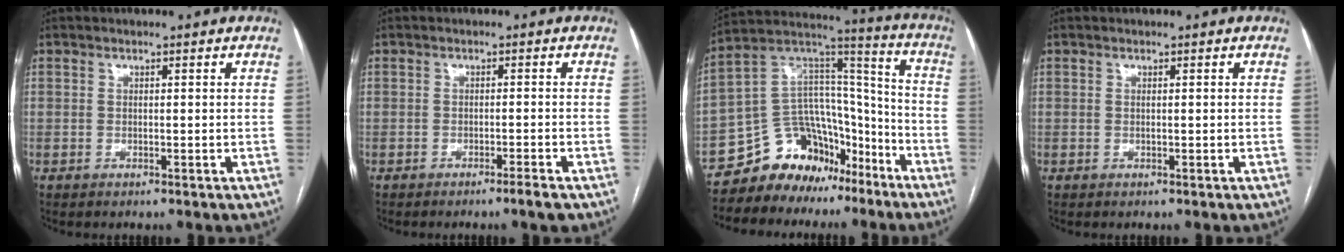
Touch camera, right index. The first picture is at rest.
{"total": 2.3, "force": [-1.7, -0.3, 1.5], "torque": [-0.023, -0.004, -0.026]}
{"total": 15.3, "force": [-11.5, 9.0, 4.4], "torque": [-0.060, 0.096, -0.193]}
{"total": 0.0}